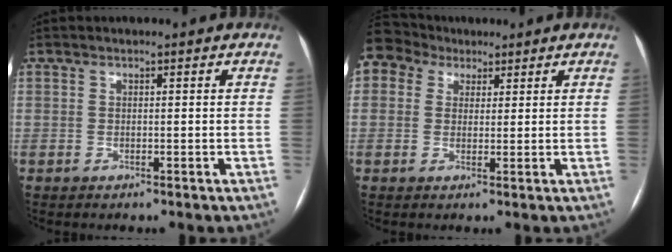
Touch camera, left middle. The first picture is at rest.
{"total": 5.5, "force": [3.8, 3.9, 0.6], "torque": [-0.015, 0.032, 0.074]}